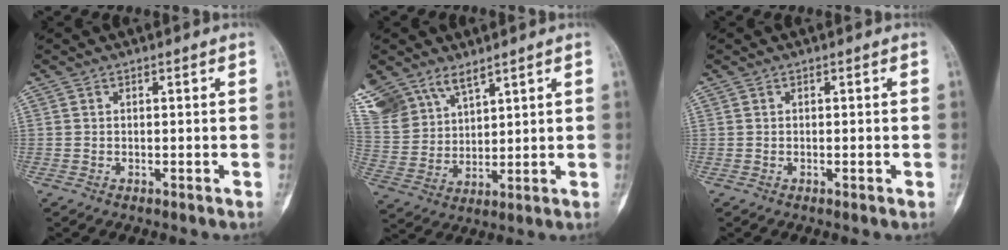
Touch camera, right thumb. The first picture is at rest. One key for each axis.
{"total": 14.8, "fx": 9.7, "fy": 8.7, "fz": 7.0, "tx": -0.154, "ty": -0.006, "tz": 0.204}
{"total": 0.6, "fx": -0.2, "fy": 0.2, "fz": 0.5, "tx": -0.005, "ty": -0.001, "tz": -0.004}